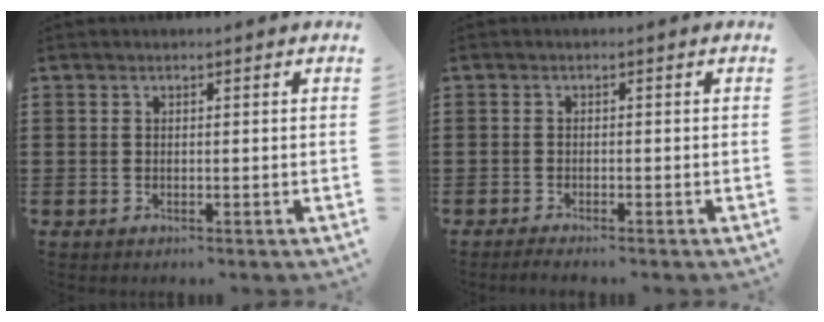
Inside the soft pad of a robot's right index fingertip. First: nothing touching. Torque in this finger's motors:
{"motor_torque": [1.00, 1.14, -0.07, 0.00]}